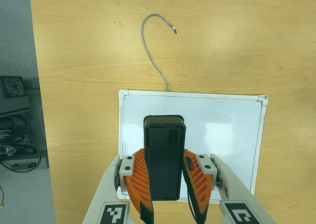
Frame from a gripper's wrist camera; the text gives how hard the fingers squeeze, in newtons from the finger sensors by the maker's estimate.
{"total": 6.4, "left": 5.7, "right": 7.2}